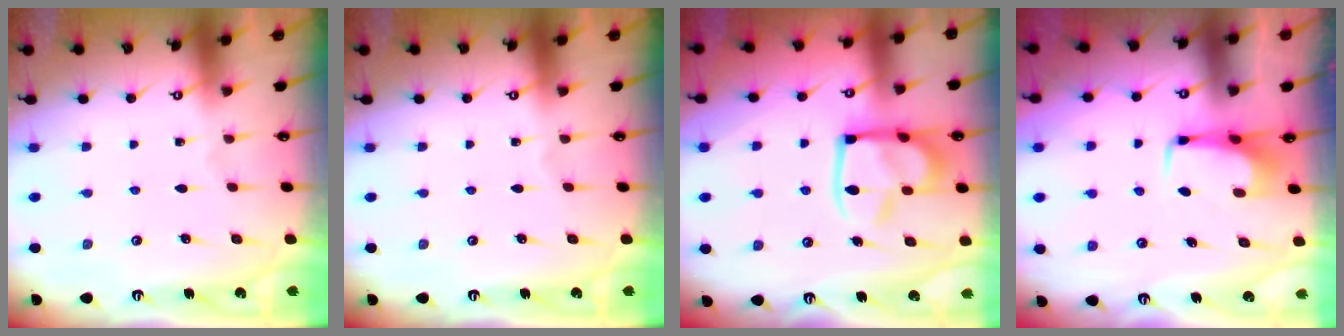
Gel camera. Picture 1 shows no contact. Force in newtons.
{"total": 0.0}
{"total": 14.9, "press": 14.8, "slide": 1.8}
{"total": 3.0, "press": 3.0, "slide": 0.4}